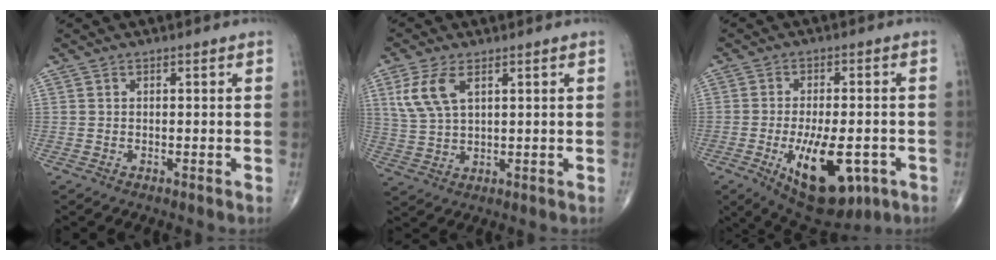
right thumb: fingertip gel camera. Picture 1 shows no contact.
{"total": 7.4, "force": [3.0, 3.5, 5.7], "torque": [-0.130, -0.001, 0.068]}
{"total": 15.8, "force": [-5.5, 7.2, 12.9], "torque": [-0.195, 0.002, -0.064]}